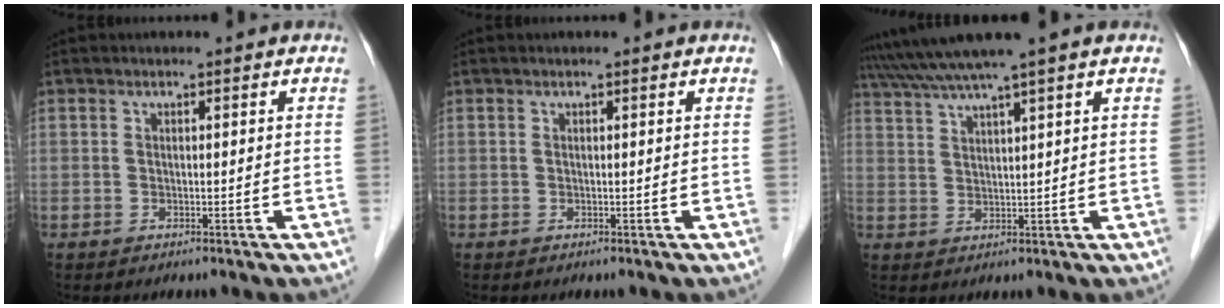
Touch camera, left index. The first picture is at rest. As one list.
[{"total": 0.0}, {"total": 7.2, "force": [5.8, -1.9, 3.9], "torque": [-0.070, 0.024, 0.105]}]